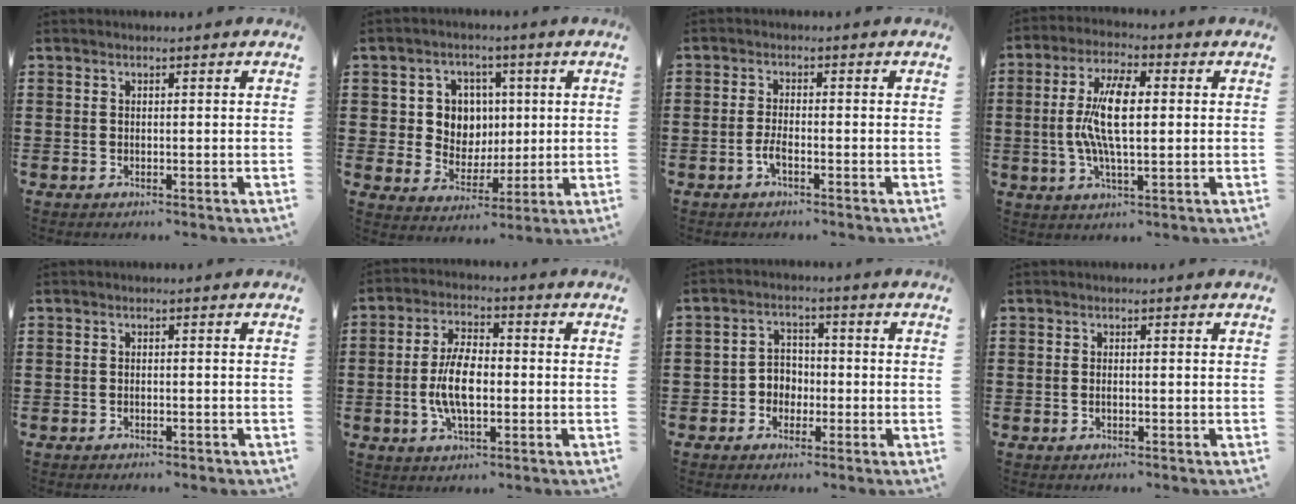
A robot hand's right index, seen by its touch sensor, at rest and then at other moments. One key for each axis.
{"total": 6.7, "fx": 1.4, "fy": 6.1, "fz": 2.3, "tx": -0.067, "ty": 0.017, "tz": 0.024}
{"total": 2.4, "fx": -1.2, "fy": 0.6, "fz": 2.0, "tx": -0.051, "ty": -0.004, "tz": -0.027}
{"total": 9.6, "fx": 0.3, "fy": 3.3, "fz": 9.0, "tx": -0.193, "ty": 0.002, "tz": -0.002}
{"total": 0.8, "fx": -0.8, "fy": -0.1, "fz": 0.2, "tx": -0.009, "ty": -0.006, "tz": -0.015}
{"total": 7.6, "fx": -1.1, "fy": 3.4, "fz": 6.7, "tx": -0.146, "ty": -0.001, "tz": -0.026}
{"total": 3.4, "fx": -1.5, "fy": 2.8, "fz": 1.1, "tx": -0.030, "ty": 0.010, "tz": -0.036}
{"total": 0.6, "fx": -0.2, "fy": 0.2, "fz": 0.6, "tx": -0.013, "ty": -0.003, "tz": -0.003}